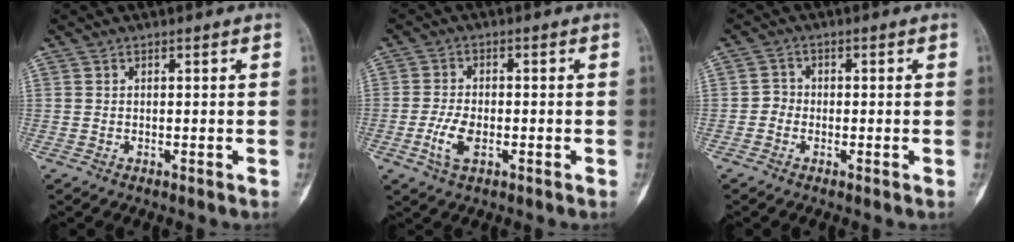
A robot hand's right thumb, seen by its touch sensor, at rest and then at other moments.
{"total": 5.3, "force": [-1.7, 2.7, 4.2], "torque": [-0.093, 0.005, -0.032]}
{"total": 1.9, "force": [-0.8, 1.7, 0.5], "torque": [0.006, 0.008, -0.024]}